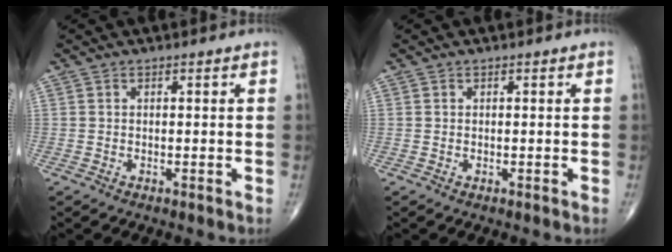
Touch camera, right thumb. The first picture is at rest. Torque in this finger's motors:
{"motor_torque": [-0.70, -0.29, -0.07, -0.14, -0.01]}